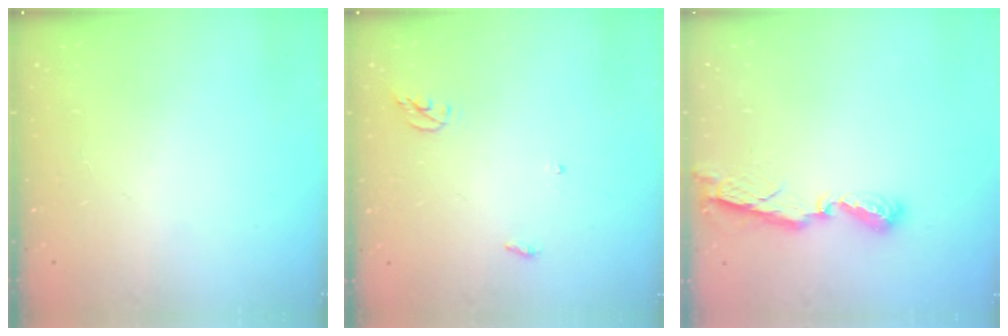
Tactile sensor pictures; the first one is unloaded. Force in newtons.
{"total": 3.9, "press": 3.8, "slide": 0.3}
{"total": 7.8, "press": 7.8, "slide": 0.5}